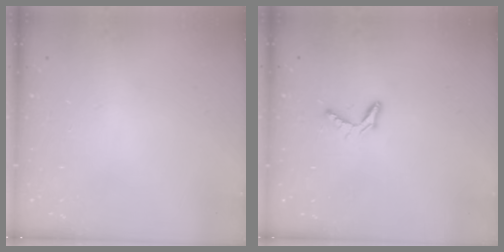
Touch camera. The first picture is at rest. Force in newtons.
{"total": 4.6, "press": 4.5, "slide": 0.3}